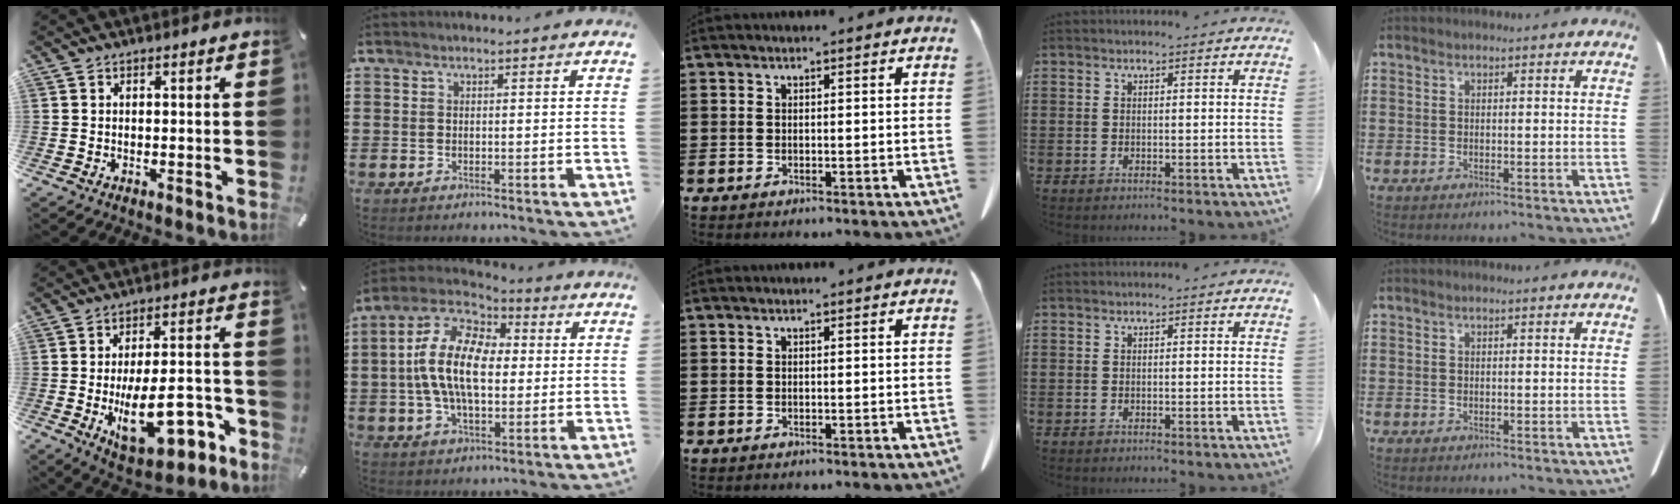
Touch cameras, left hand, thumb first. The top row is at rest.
{"thumb": {"total": 18.4, "force": [-5.4, 9.2, 15.0], "torque": [-0.216, 0.014, -0.073]}, "index": {"total": 13.1, "force": [1.6, 7.4, 10.7], "torque": [-0.260, -0.008, 0.019]}}